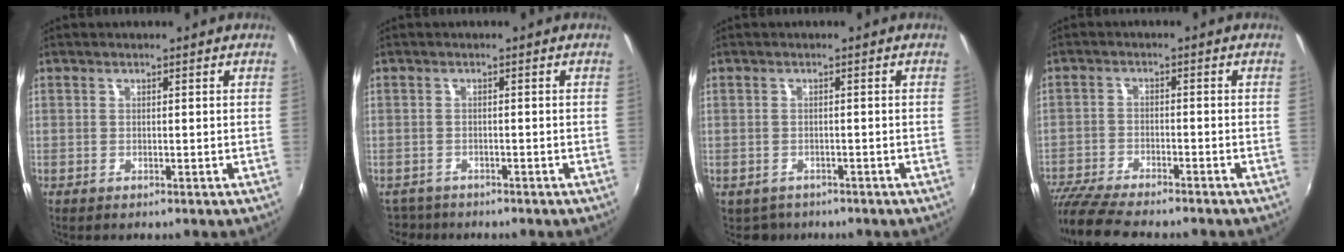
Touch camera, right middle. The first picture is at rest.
{"total": 3.4, "force": [-3.0, 1.6, 0.3], "torque": [-0.018, -0.011, -0.052]}
{"total": 2.3, "force": [-1.6, 1.7, 0.2], "torque": [-0.010, -0.004, -0.021]}
{"total": 10.9, "force": [-9.6, 1.7, 4.7], "torque": [-0.119, -0.035, -0.170]}